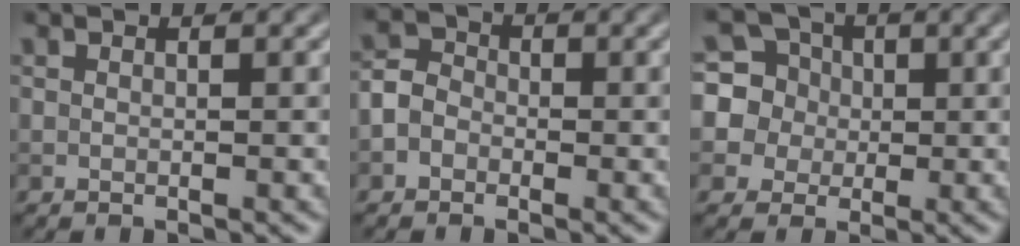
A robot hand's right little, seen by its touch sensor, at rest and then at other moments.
{"total": 2.7, "force": [-1.0, 2.2, 1.1], "torque": [-0.009, 0.006, -0.030]}
{"total": 8.2, "force": [2.1, 7.7, 2.0], "torque": [-0.064, 0.039, 0.028]}